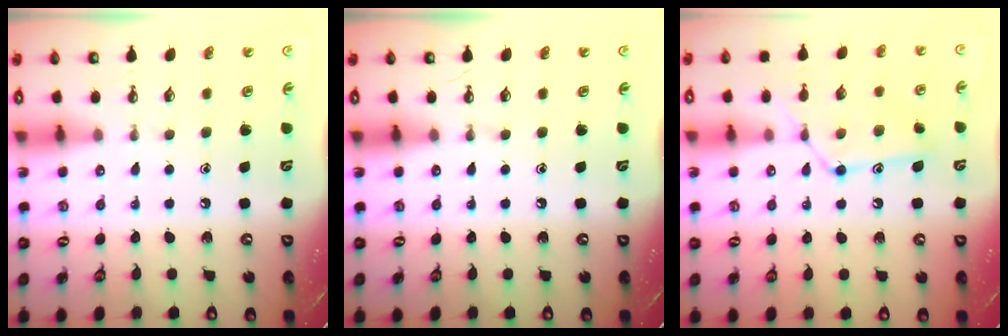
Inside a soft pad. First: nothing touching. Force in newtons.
{"total": 0.0}
{"total": 11.9, "press": 11.9, "slide": 0.9}